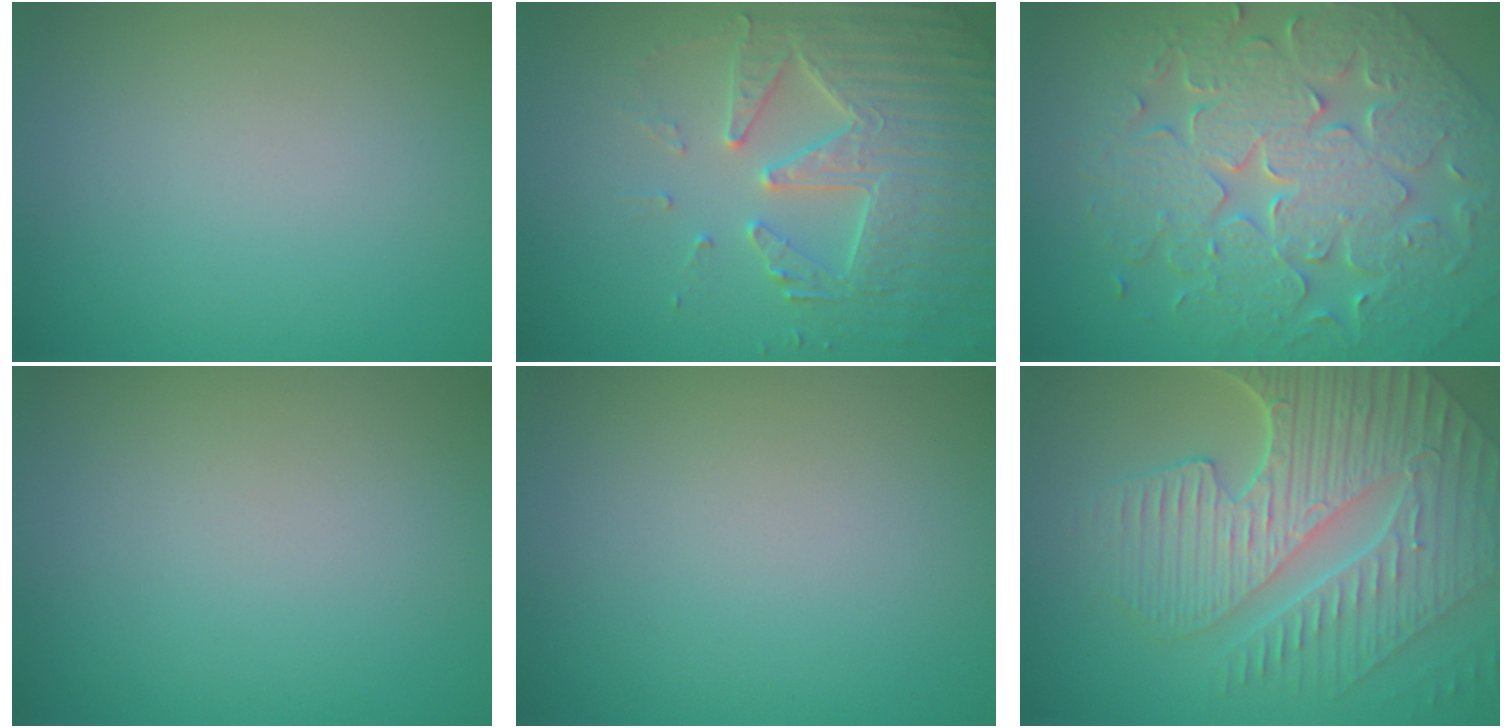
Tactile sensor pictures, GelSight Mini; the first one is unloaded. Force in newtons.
{"total": 4.8, "press": 4.7, "slide": 0.9}
{"total": 8.5, "press": 6.9, "slide": 4.9}
{"total": 0.0}
{"total": 0.0}
{"total": 9.3, "press": 6.3, "slide": 6.8}